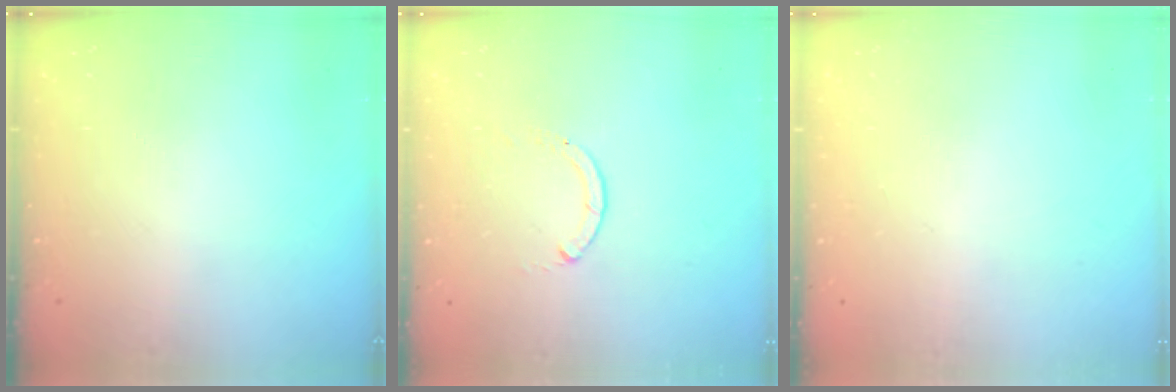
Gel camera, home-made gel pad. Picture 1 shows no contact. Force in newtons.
{"total": 0.0}
{"total": 2.4, "press": 2.4, "slide": 0.2}